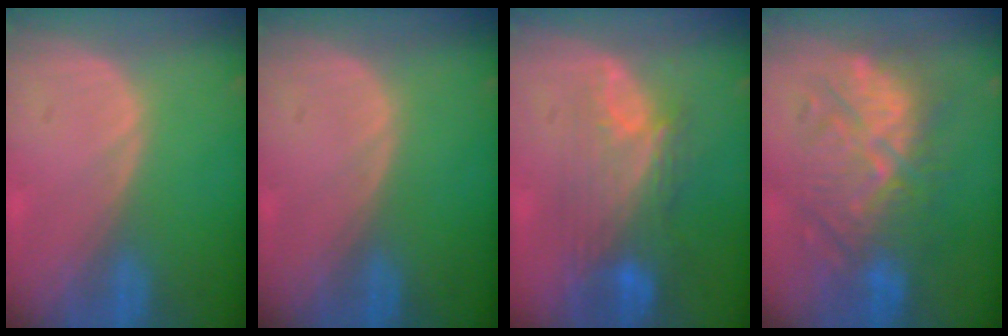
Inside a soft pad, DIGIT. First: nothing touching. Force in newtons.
{"total": 0.0}
{"total": 9.5, "press": 8.1, "slide": 4.9}
{"total": 10.2, "press": 10.2, "slide": 0.3}